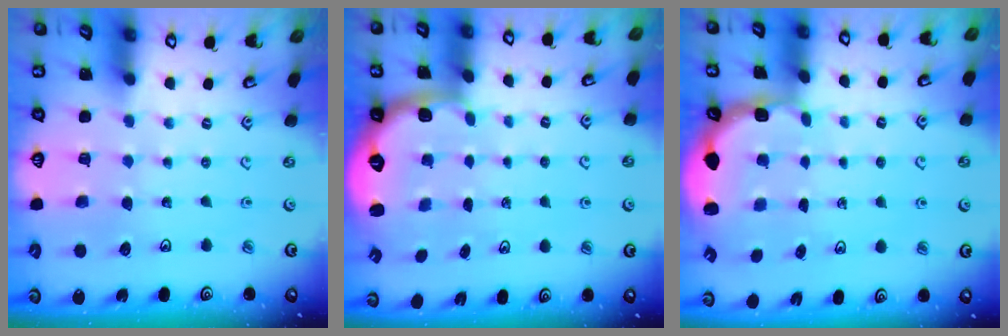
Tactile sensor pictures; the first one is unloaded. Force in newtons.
{"total": 2.6, "press": 1.6, "slide": 2.1}
{"total": 2.5, "press": 1.9, "slide": 1.6}